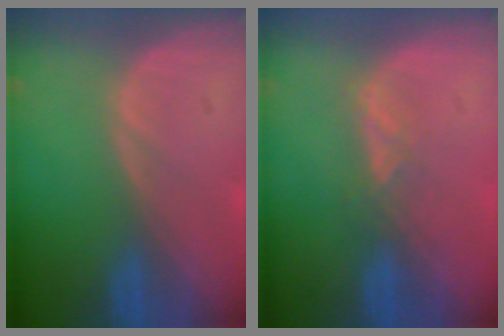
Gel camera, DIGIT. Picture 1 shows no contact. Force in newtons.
{"total": 2.3, "press": 2.2, "slide": 0.9}